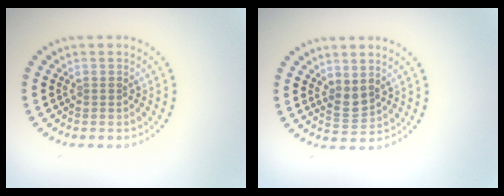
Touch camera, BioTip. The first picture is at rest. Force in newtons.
{"total": 1.8, "press": 1.5, "slide": 1.1}